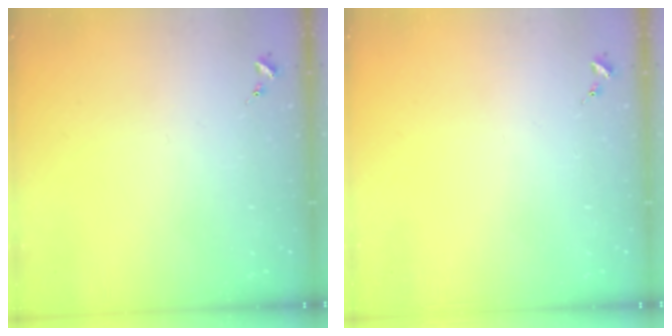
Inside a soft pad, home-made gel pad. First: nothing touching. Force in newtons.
{"total": 0.0}